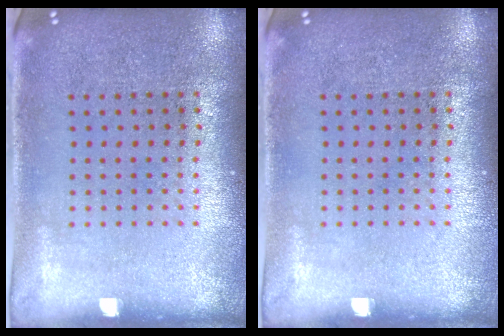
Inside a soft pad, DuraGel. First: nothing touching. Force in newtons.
{"total": 0.0}